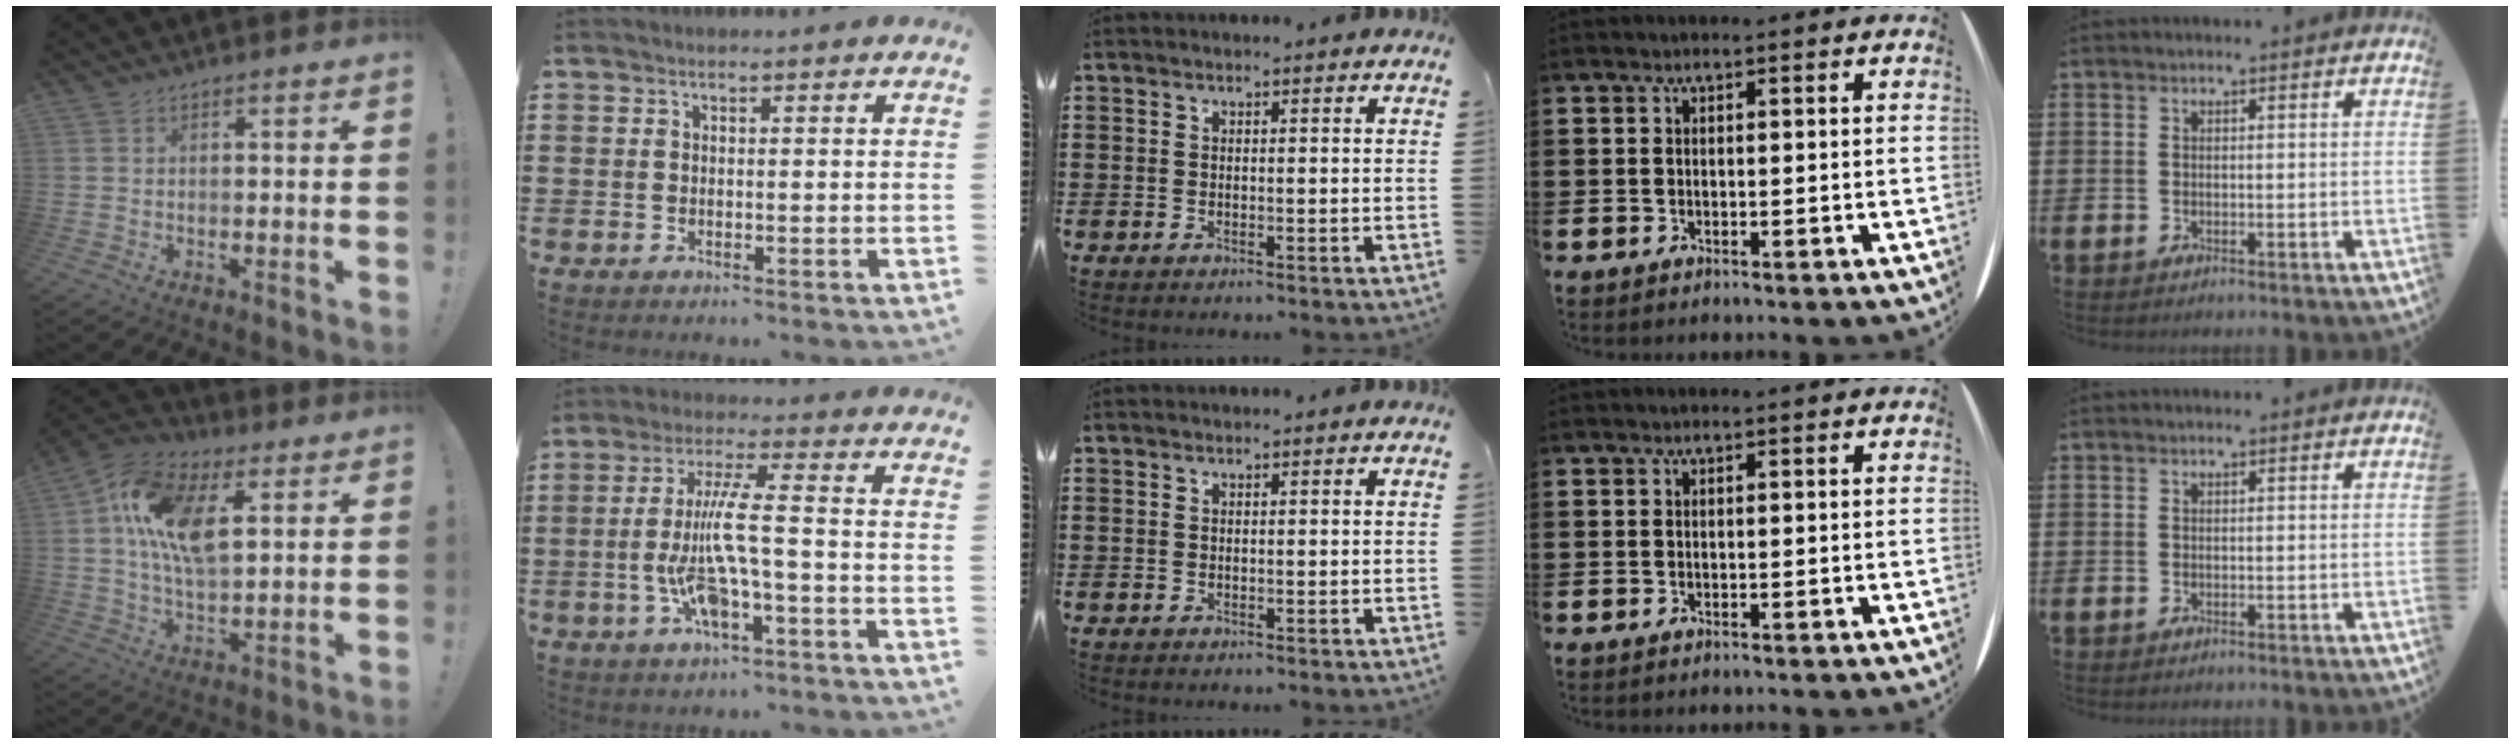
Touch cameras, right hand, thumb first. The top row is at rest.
{"thumb": {"total": 16.3, "force": [4.9, 8.5, 13.1], "torque": [-0.245, 0.005, 0.086]}, "index": {"total": 10.1, "force": [-2.3, 1.3, 9.7], "torque": [-0.208, -0.012, -0.052]}}